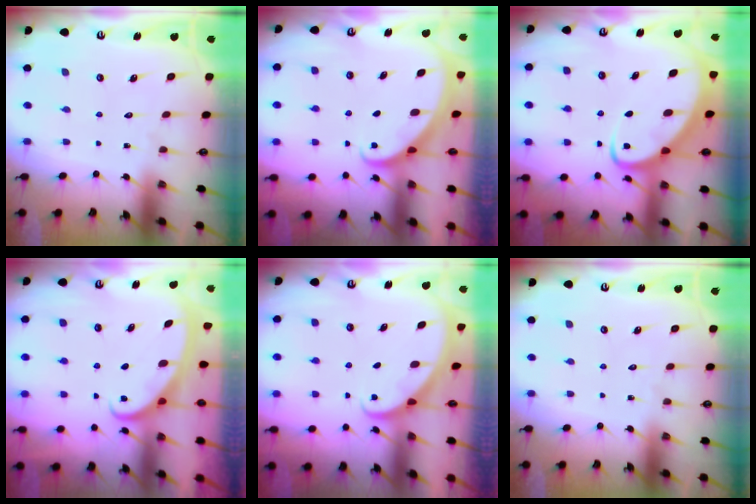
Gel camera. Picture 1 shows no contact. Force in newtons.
{"total": 1.8, "press": 1.8, "slide": 0.1}
{"total": 5.4, "press": 5.4, "slide": 0.5}
{"total": 2.7, "press": 2.6, "slide": 0.4}
{"total": 1.9, "press": 1.9, "slide": 0.1}
{"total": 0.0}